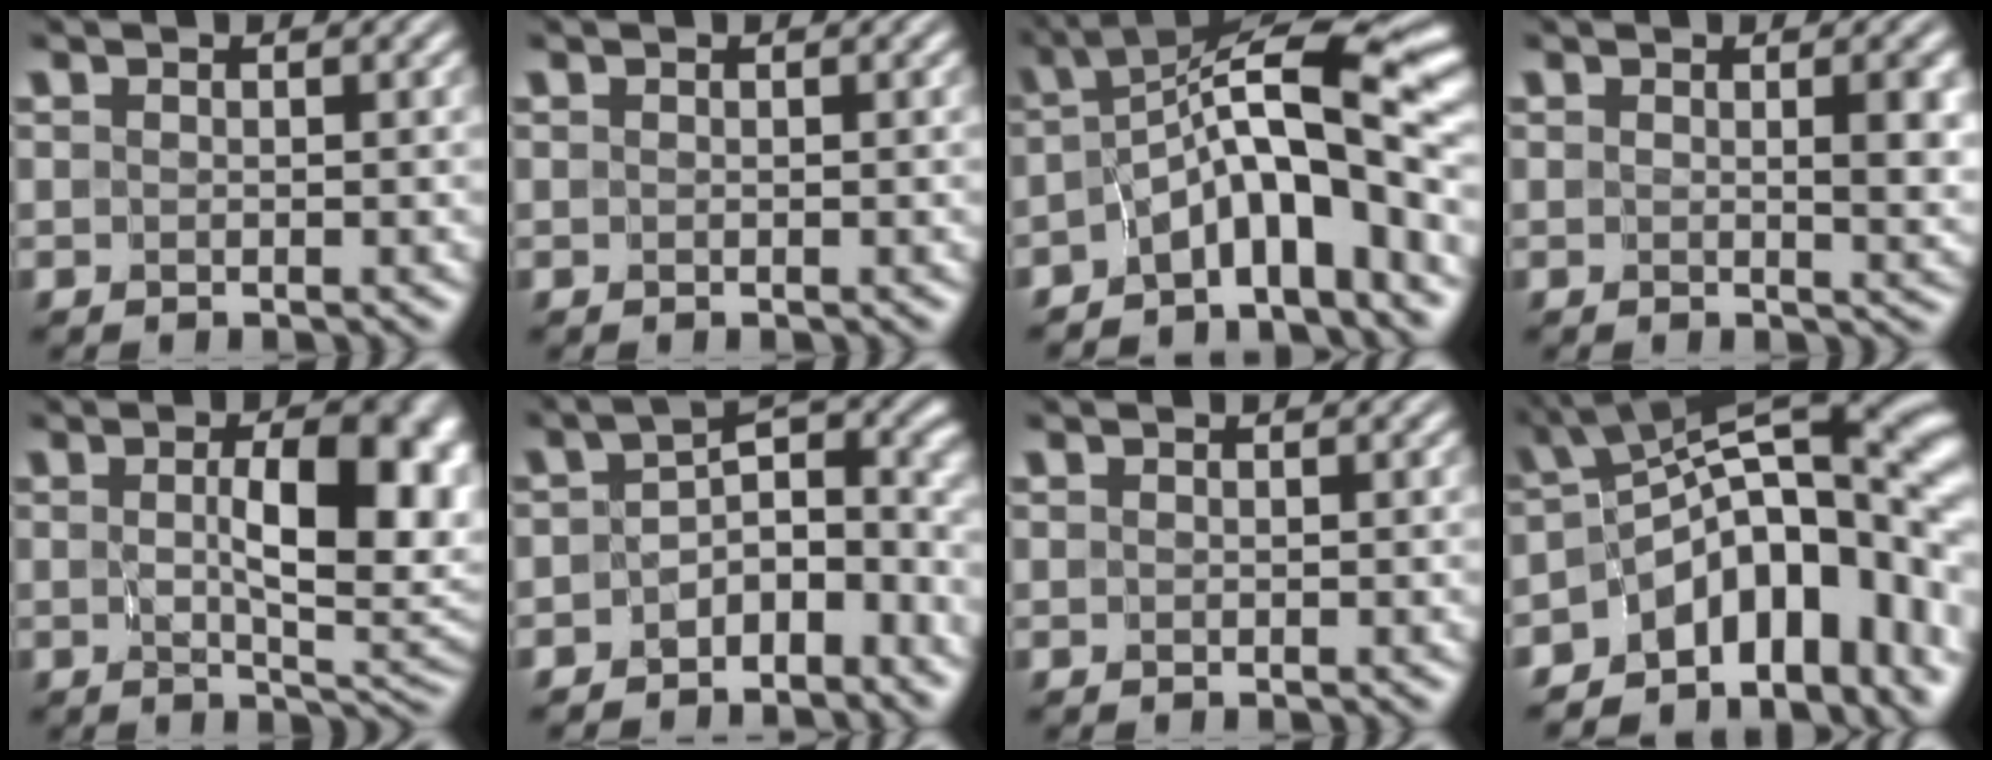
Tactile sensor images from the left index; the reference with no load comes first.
{"total": 0.0}
{"total": 8.6, "force": [-2.9, 2.4, 7.7], "torque": [-0.112, 0.015, -0.066]}
{"total": 3.4, "force": [0.7, 0.9, 3.2], "torque": [-0.043, -0.006, 0.014]}
{"total": 8.9, "force": [0.8, 3.3, 8.2], "torque": [-0.117, -0.004, 0.019]}
{"total": 6.2, "force": [-3.2, 3.7, 3.8], "torque": [-0.032, -0.003, -0.062]}
{"total": 0.0}
{"total": 13.2, "force": [-4.3, 7.6, 9.8], "torque": [-0.124, 0.003, -0.077]}